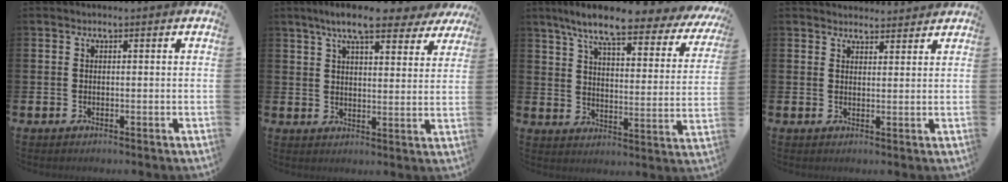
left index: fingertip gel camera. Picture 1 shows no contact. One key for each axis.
{"total": 9.0, "fx": 7.6, "fy": 1.9, "fz": 4.5, "tx": -0.090, "ty": -0.020, "tz": 0.133}
{"total": 9.0, "fx": 7.5, "fy": 1.0, "fz": 4.9, "tx": -0.119, "ty": -0.046, "tz": 0.123}
{"total": 2.7, "fx": 2.6, "fy": 0.6, "fz": -0.2, "tx": 0.007, "ty": -0.015, "tz": 0.047}